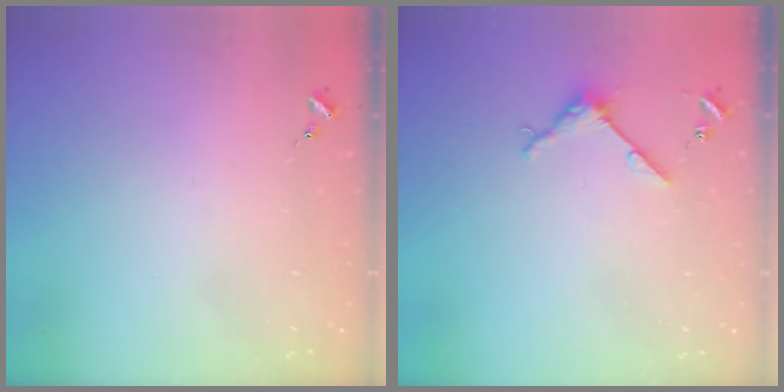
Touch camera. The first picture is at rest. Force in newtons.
{"total": 4.0, "press": 4.0, "slide": 0.4}